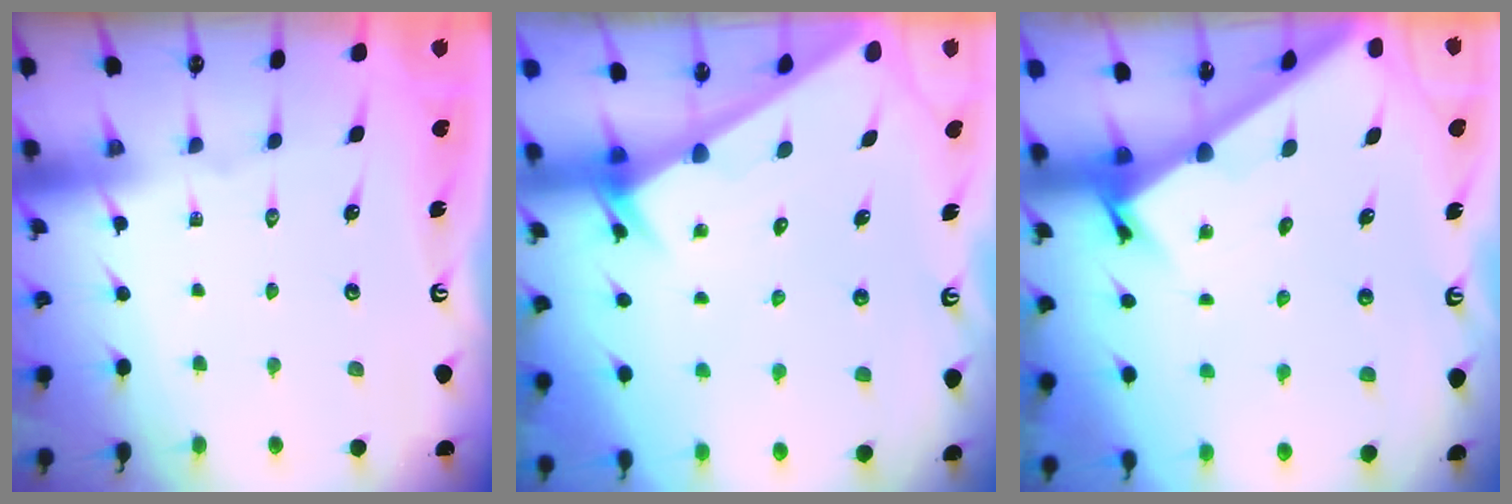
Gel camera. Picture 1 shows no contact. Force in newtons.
{"total": 2.3, "press": 2.3, "slide": 0.1}
{"total": 2.5, "press": 2.5, "slide": 0.3}